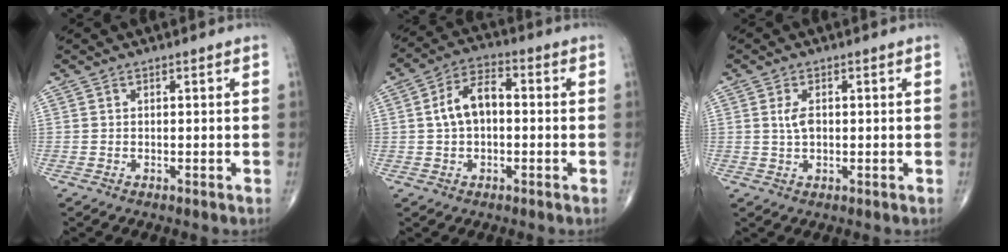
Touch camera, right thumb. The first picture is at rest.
{"total": 8.0, "force": [0.3, 4.8, 6.4], "torque": [-0.113, 0.027, -0.006]}
{"total": 2.8, "force": [0.3, 1.5, 2.4], "torque": [-0.046, -0.001, 0.006]}